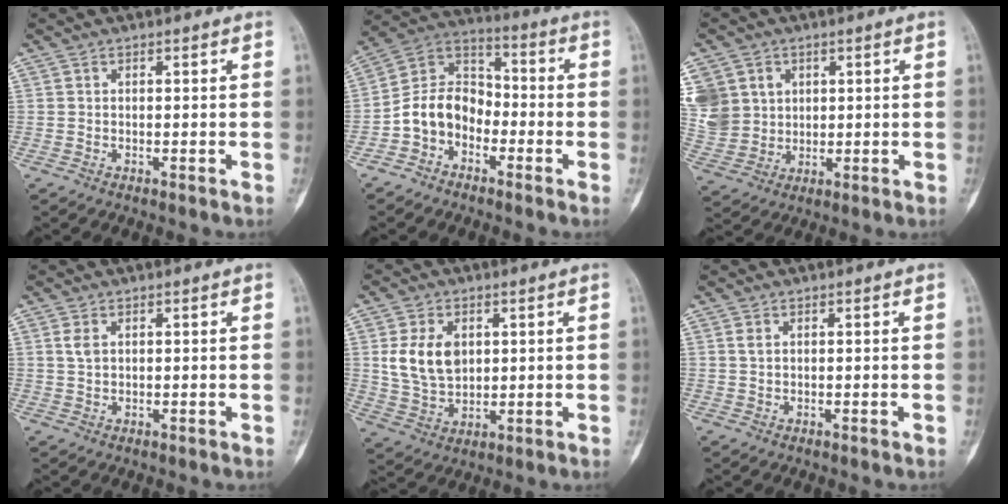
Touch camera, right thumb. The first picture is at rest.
{"total": 10.6, "force": [-4.0, 8.1, 5.6], "torque": [-0.083, 0.063, -0.090]}
{"total": 15.5, "force": [4.5, 13.4, 6.4], "torque": [-0.155, 0.021, 0.112]}
{"total": 2.2, "force": [0.8, 1.3, 1.6], "torque": [-0.034, 0.002, 0.019]}
{"total": 9.5, "force": [2.2, 6.6, 6.4], "torque": [-0.103, -0.010, 0.052]}
{"total": 1.2, "force": [0.5, 0.7, 0.8], "torque": [-0.021, 0.003, 0.013]}